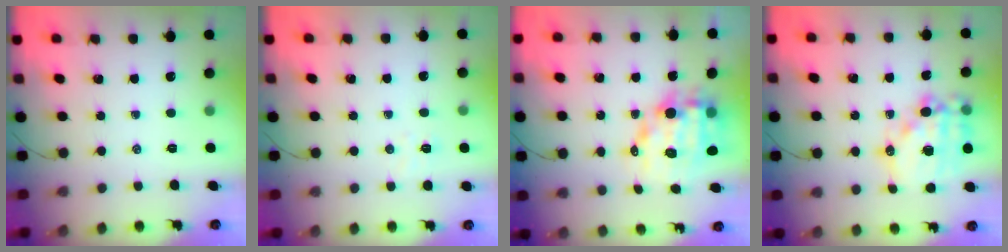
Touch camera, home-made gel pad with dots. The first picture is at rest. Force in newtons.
{"total": 3.0, "press": 2.8, "slide": 0.8}
{"total": 12.0, "press": 11.6, "slide": 3.2}
{"total": 17.3, "press": 16.9, "slide": 3.8}